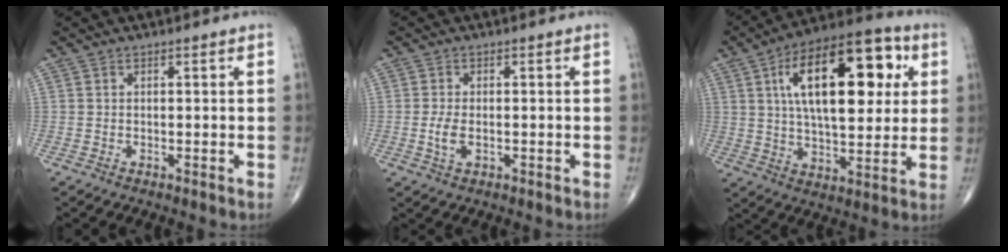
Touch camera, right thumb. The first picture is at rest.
{"total": 3.2, "force": [-0.6, 1.6, 2.7], "torque": [-0.058, -0.003, -0.012]}
{"total": 24.0, "force": [6.4, 11.2, 20.2], "torque": [-0.294, 0.004, 0.092]}